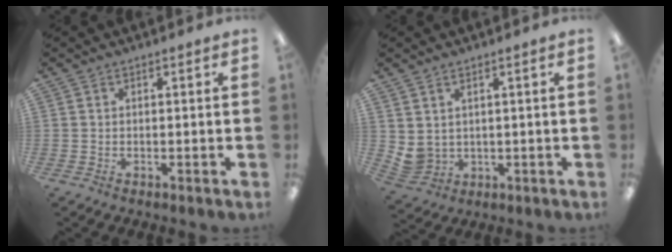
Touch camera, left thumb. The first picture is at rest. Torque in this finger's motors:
{"motor_torque": [0.49, 0.62, 0.44, -0.64, 0.00]}